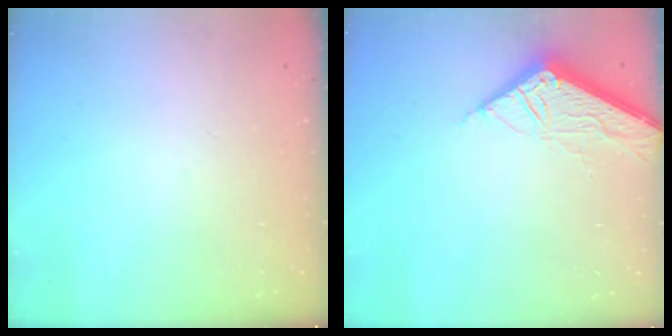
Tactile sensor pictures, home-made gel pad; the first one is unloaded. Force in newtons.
{"total": 6.8, "press": 6.8, "slide": 0.7}